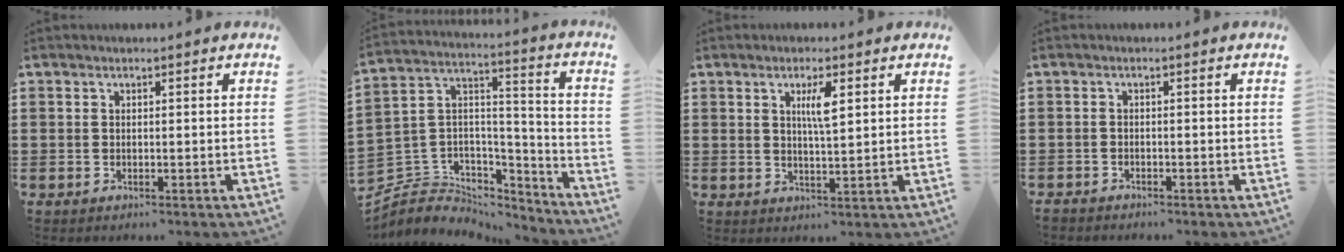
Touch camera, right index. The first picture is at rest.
{"total": 5.3, "force": [-3.3, 4.1, 0.5], "torque": [-0.041, -0.013, -0.068]}
{"total": 3.8, "force": [1.4, 0.7, 3.5], "torque": [-0.064, 0.002, 0.018]}
{"total": 1.2, "force": [-1.1, 0.2, -0.1], "torque": [-0.001, 0.002, -0.026]}